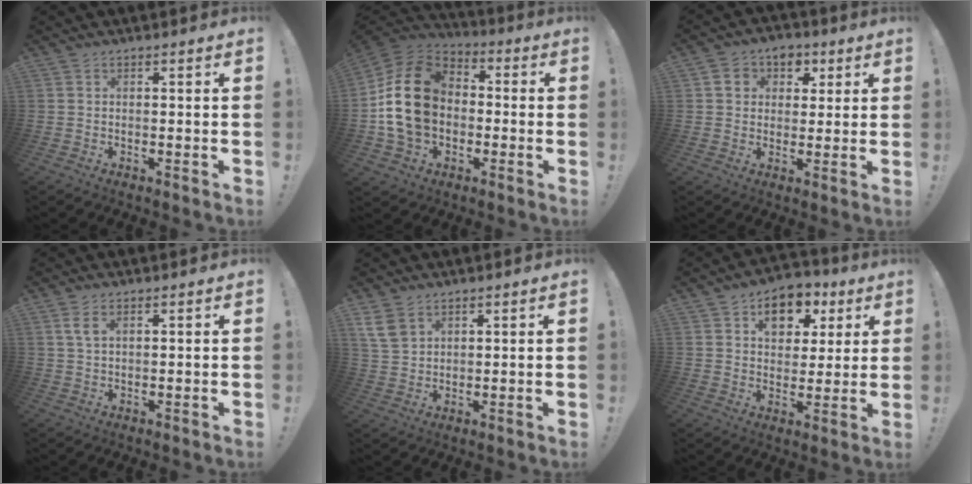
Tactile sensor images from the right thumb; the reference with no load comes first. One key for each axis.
{"total": 19.9, "fx": 0.9, "fy": 15.3, "fz": 12.6, "tx": -0.225, "ty": 0.020, "tz": 0.024}
{"total": 6.8, "fx": 1.7, "fy": 6.3, "fz": 1.9, "tx": -0.030, "ty": 0.000, "tz": 0.036}
{"total": 3.7, "fx": 1.6, "fy": 1.6, "fz": 2.8, "tx": -0.049, "ty": -0.002, "tz": 0.027}
{"total": 6.7, "fx": 4.0, "fy": 4.1, "fz": 3.4, "tx": -0.072, "ty": -0.012, "tz": 0.080}
{"total": 10.9, "fx": 5.3, "fy": 7.8, "fz": 5.4, "tx": -0.066, "ty": -0.023, "tz": 0.096}